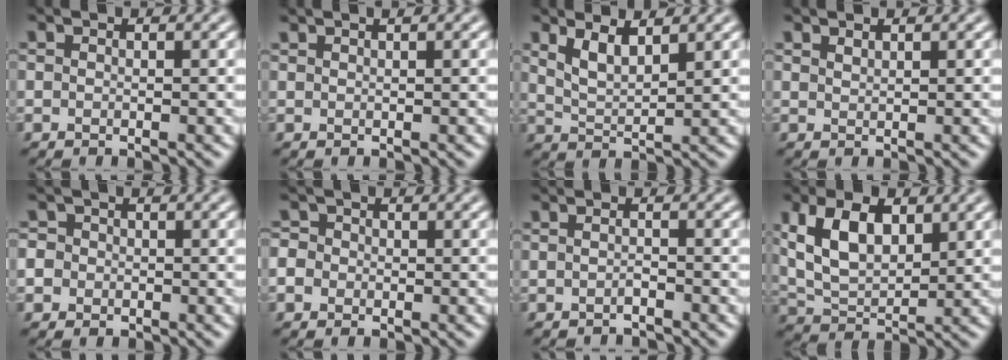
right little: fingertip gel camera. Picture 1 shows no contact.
{"total": 0.7, "force": [0.6, 0.1, 0.4], "torque": [-0.007, 0.001, 0.011]}
{"total": 2.8, "force": [1.8, 0.9, 1.9], "torque": [-0.042, -0.008, 0.039]}
{"total": 0.6, "force": [0.6, 0.1, 0.2], "torque": [-0.004, -0.001, 0.013]}
{"total": 3.5, "force": [-0.4, 3.3, 1.2], "torque": [-0.004, 0.017, -0.037]}
{"total": 2.9, "force": [-0.2, 2.7, 1.2], "torque": [-0.011, 0.017, -0.027]}
{"total": 1.0, "force": [-0.9, 0.1, 0.4], "torque": [-0.008, -0.002, -0.017]}
{"total": 7.1, "force": [2.4, 4.0, 5.4], "torque": [-0.116, 0.006, 0.041]}